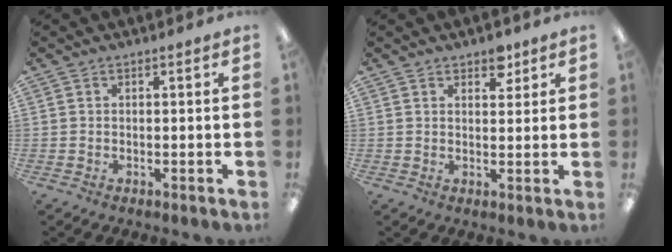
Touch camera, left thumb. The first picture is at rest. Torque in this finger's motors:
{"motor_torque": [0.49, 0.09, 0.33, -0.28, -0.05]}